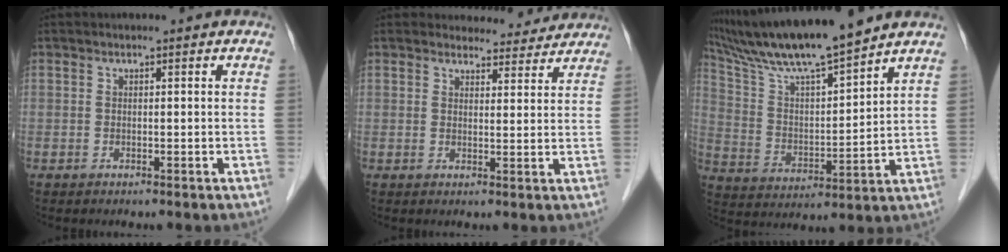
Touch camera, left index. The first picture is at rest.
{"total": 6.3, "force": [6.1, 1.9, 0.3], "torque": [0.007, 0.000, 0.061]}
{"total": 11.8, "force": [10.6, -0.2, 5.2], "torque": [-0.100, 0.021, 0.194]}